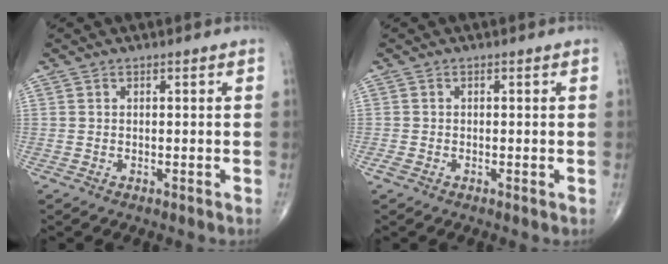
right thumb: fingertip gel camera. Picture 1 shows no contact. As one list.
[{"total": 1.5, "force": [-0.6, 0.8, 1.1], "torque": [-0.024, -0.003, -0.013]}]